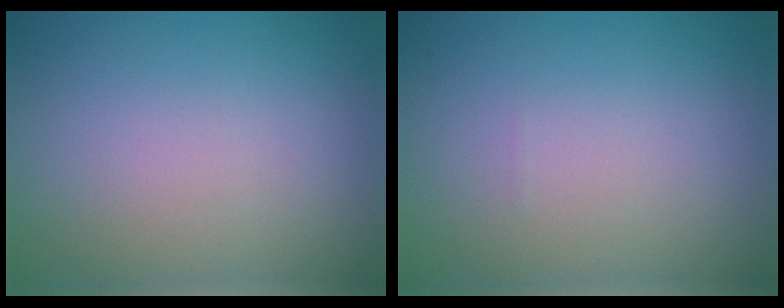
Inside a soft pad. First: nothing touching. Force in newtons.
{"total": 0.0}